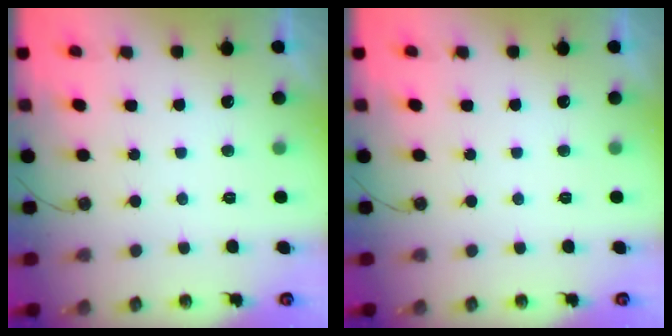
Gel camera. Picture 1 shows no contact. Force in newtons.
{"total": 0.0}